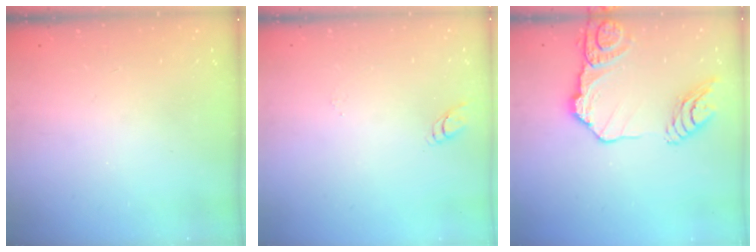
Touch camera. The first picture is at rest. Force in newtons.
{"total": 5.1, "press": 5.1, "slide": 0.5}
{"total": 15.4, "press": 15.3, "slide": 2.0}